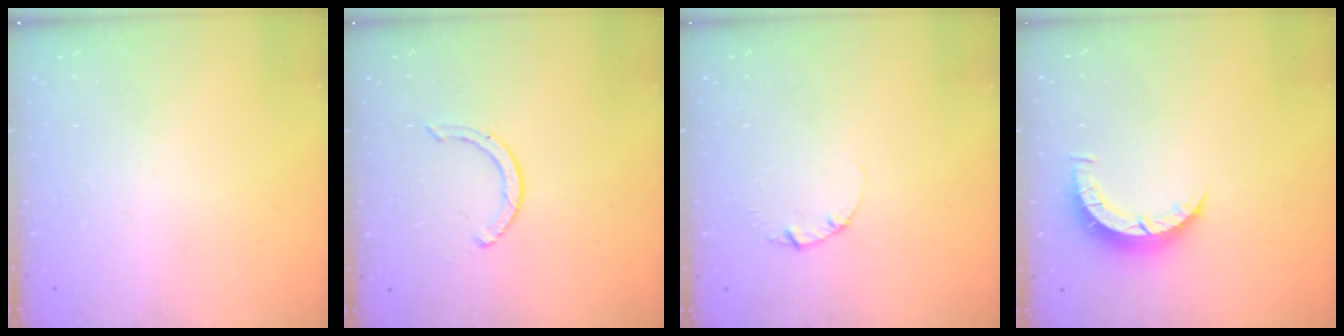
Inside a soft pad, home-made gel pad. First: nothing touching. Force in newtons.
{"total": 3.1, "press": 3.0, "slide": 0.3}
{"total": 1.3, "press": 1.3, "slide": 0.2}
{"total": 5.0, "press": 4.9, "slide": 0.6}